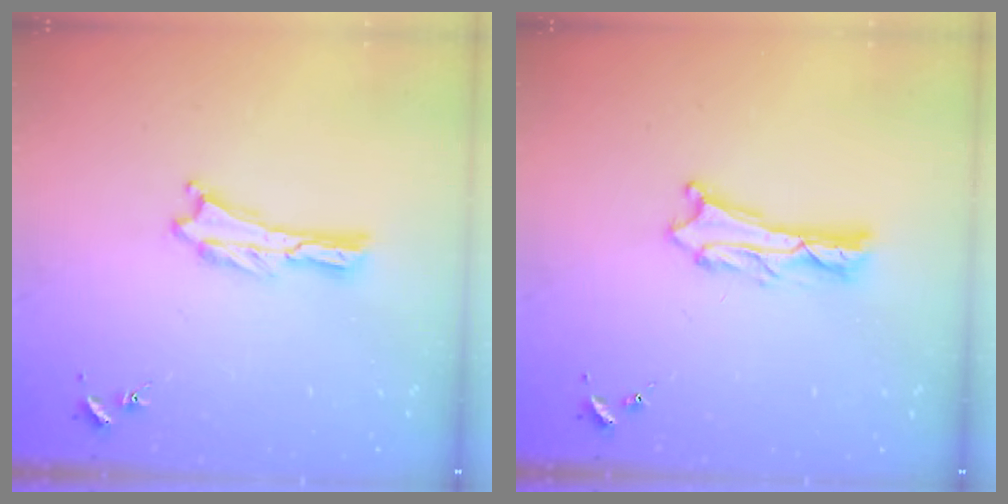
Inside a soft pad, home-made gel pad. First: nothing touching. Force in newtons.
{"total": 1.8, "press": 1.8, "slide": 0.2}